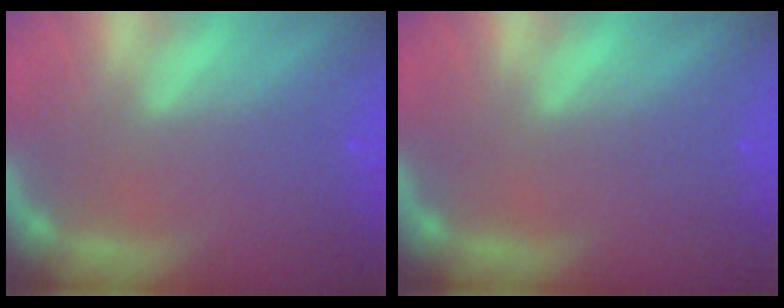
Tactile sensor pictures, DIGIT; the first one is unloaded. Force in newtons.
{"total": 0.0}